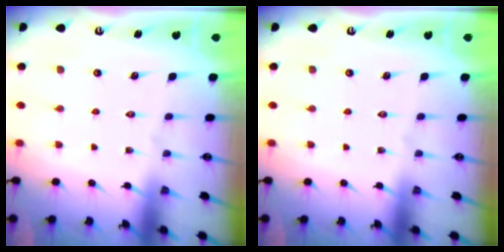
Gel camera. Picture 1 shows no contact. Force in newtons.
{"total": 0.0}